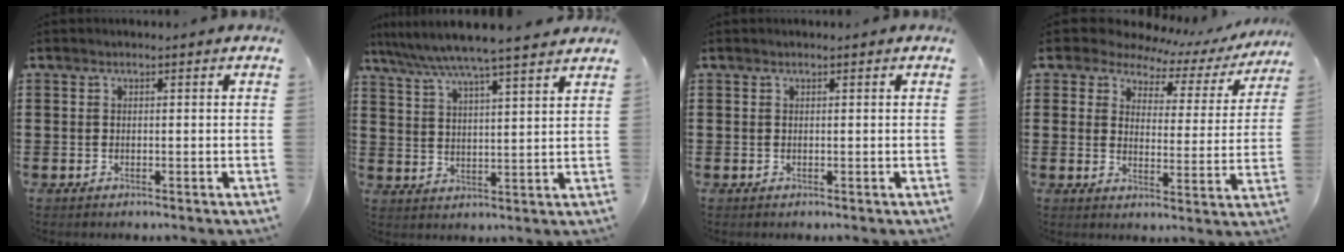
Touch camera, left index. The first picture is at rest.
{"total": 6.2, "force": [5.5, -0.5, 2.9], "torque": [-0.078, -0.032, 0.092]}
{"total": 0.0}
{"total": 5.3, "force": [4.6, 2.3, 1.3], "torque": [-0.048, -0.026, 0.076]}